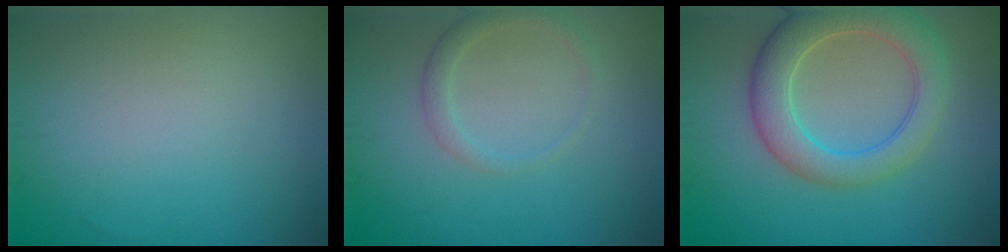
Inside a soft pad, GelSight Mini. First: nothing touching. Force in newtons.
{"total": 1.7, "press": 1.7, "slide": 0.1}
{"total": 6.3, "press": 6.3, "slide": 0.5}